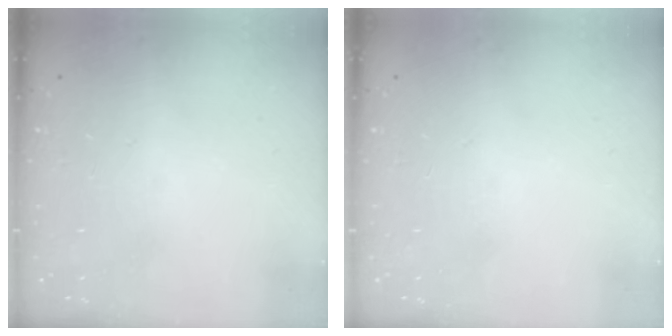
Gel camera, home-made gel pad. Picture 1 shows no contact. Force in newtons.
{"total": 0.0}